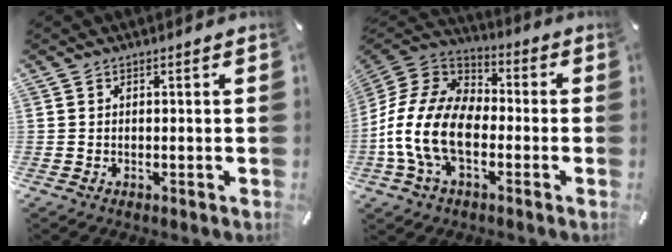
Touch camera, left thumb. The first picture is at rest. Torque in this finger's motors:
{"motor_torque": [-0.29, 2.43, 2.39, 0.38, 0.38]}